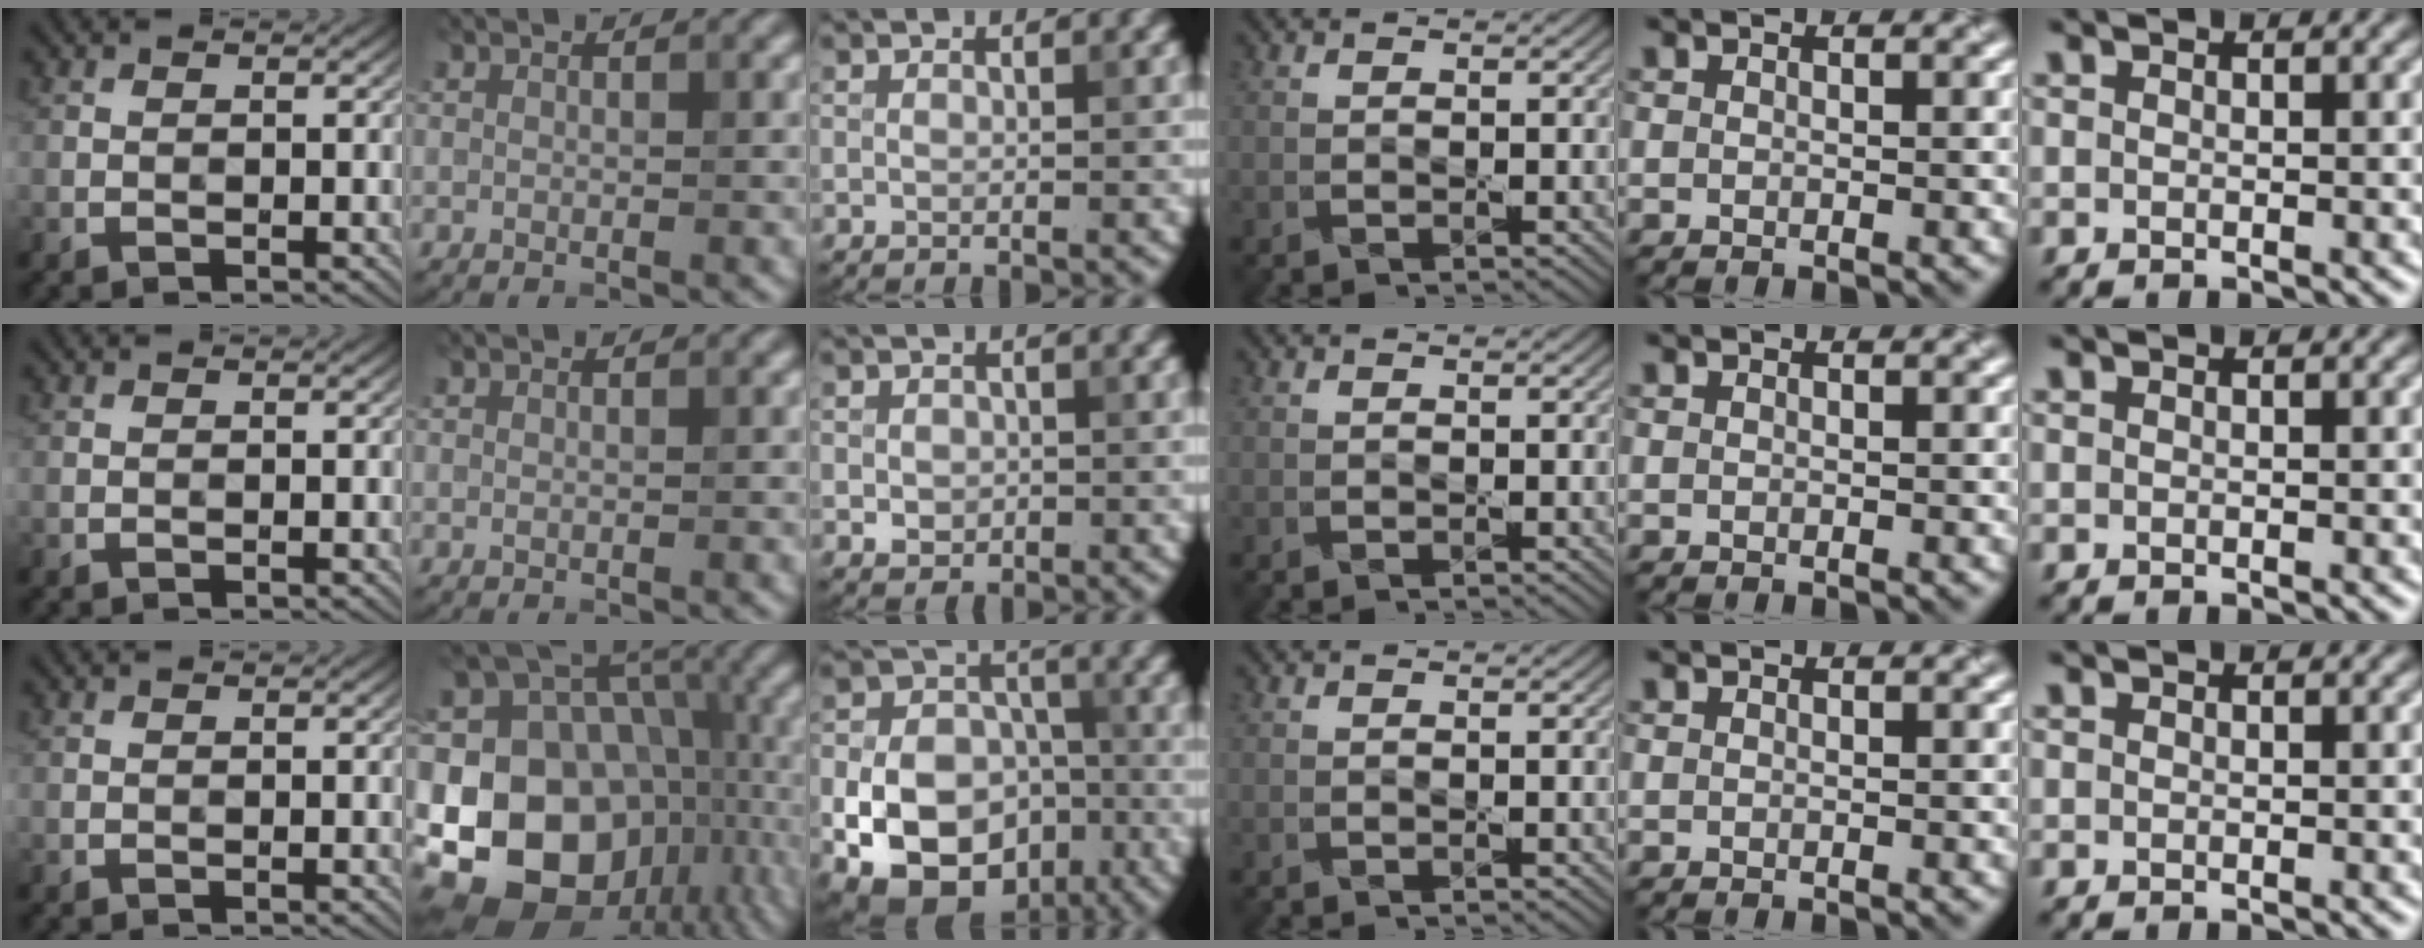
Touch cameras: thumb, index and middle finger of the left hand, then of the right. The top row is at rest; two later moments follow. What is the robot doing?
{"motion": "press", "object": "small bumper sticker"}